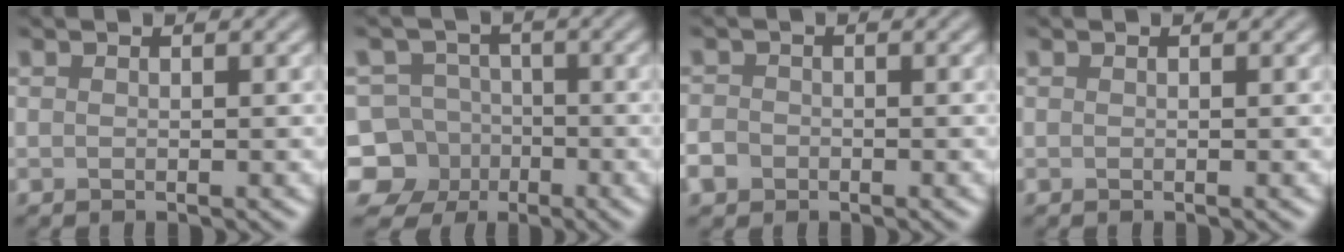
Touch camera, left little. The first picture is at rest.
{"total": 9.9, "force": [-4.6, 8.6, 1.4], "torque": [-0.033, -0.011, -0.104]}
{"total": 1.7, "force": [-0.9, 1.3, 0.5], "torque": [-0.007, -0.001, -0.023]}
{"total": 0.0}